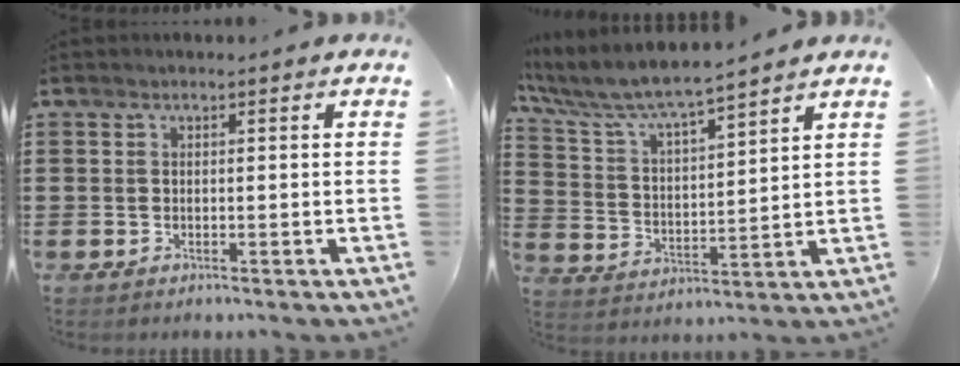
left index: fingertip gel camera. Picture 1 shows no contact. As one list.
[{"total": 6.2, "force": [5.6, 0.5, 2.6], "torque": [-0.078, -0.037, 0.090]}]